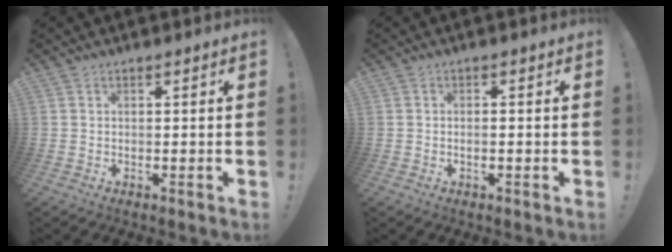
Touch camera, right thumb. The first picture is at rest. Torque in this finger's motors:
{"motor_torque": [-0.24, -0.11, -0.03, 0.14, 0.08]}